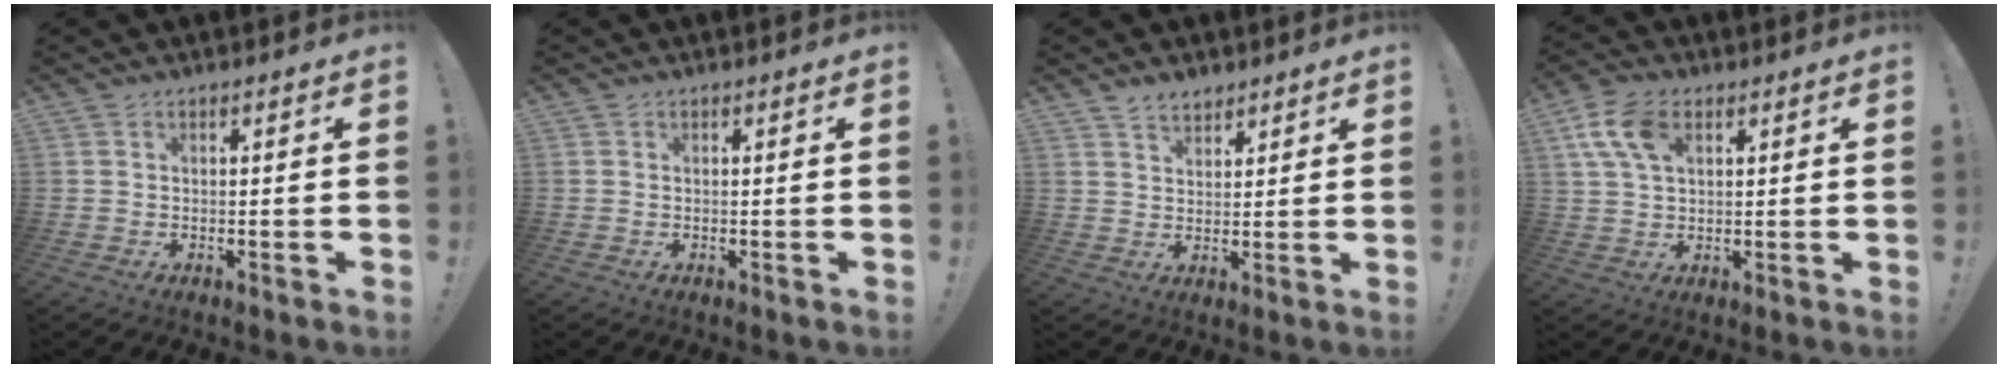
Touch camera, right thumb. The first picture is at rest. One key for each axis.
{"total": 0.0}
{"total": 4.8, "fx": 3.9, "fy": 2.4, "fz": 1.1, "tx": -0.016, "ty": -0.021, "tz": 0.073}
{"total": 10.0, "fx": 3.8, "fy": 5.9, "fz": 7.2, "tx": -0.140, "ty": 0.000, "tz": 0.073}